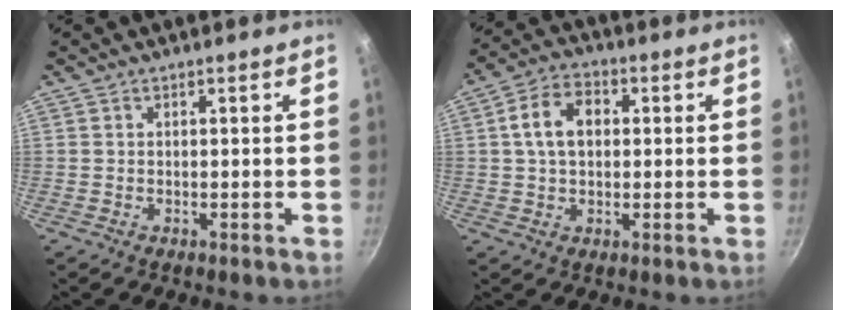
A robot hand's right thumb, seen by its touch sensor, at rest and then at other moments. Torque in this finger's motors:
{"motor_torque": [-0.38, 0.72, 0.88, 0.19, 0.14]}